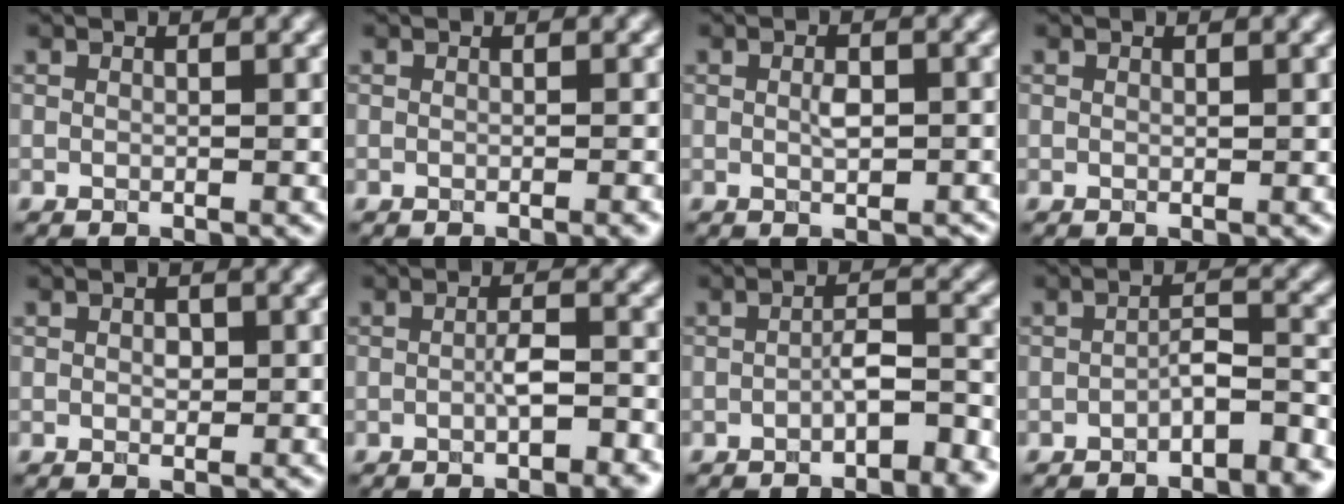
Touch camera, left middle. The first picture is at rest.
{"total": 0.8, "force": [-0.4, 0.1, 0.7], "torque": [-0.005, 0.000, -0.007]}
{"total": 1.8, "force": [-0.1, 0.9, 1.5], "torque": [-0.027, -0.002, -0.001]}
{"total": 0.0}
{"total": 0.9, "force": [0.0, 0.6, 0.6], "torque": [-0.009, -0.002, 0.000]}
{"total": 2.8, "force": [-1.1, 0.6, 2.5], "torque": [-0.039, 0.004, -0.019]}
{"total": 3.3, "force": [-1.9, 0.8, 2.6], "torque": [-0.041, 0.011, -0.034]}
{"total": 3.8, "force": [-2.5, 1.1, 2.6], "torque": [-0.038, 0.007, -0.044]}